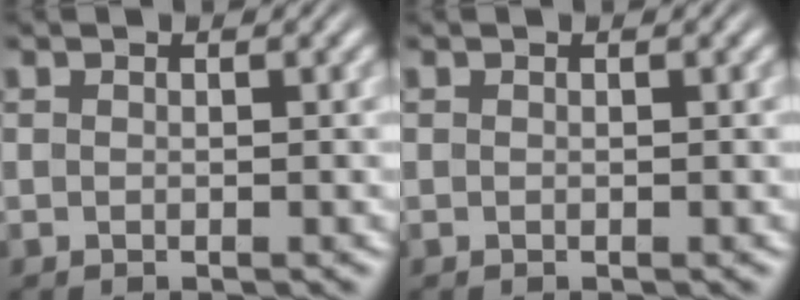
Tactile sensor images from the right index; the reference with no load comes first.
{"total": 0.0}